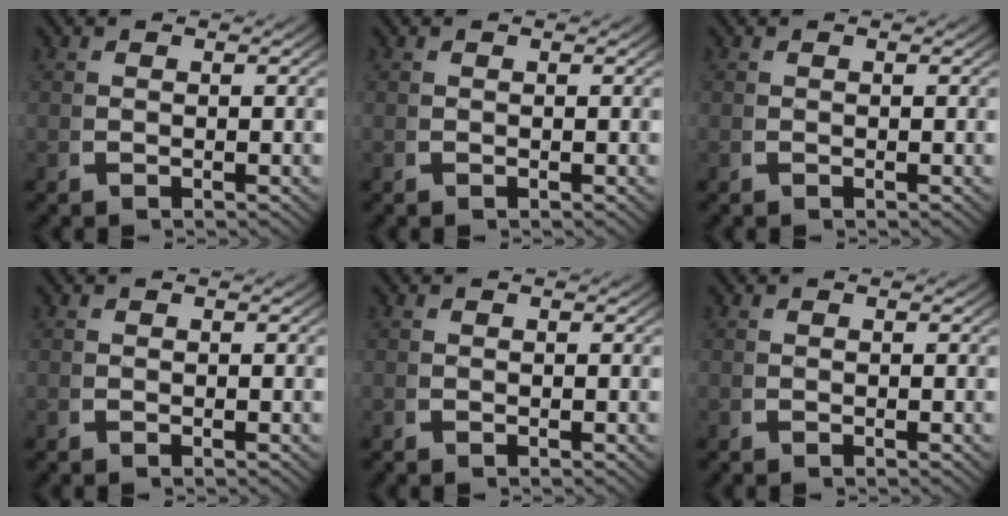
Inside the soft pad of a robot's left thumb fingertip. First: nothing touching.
{"total": 0.0}
{"total": 0.0}
{"total": 0.0}
{"total": 0.0}
{"total": 0.0}